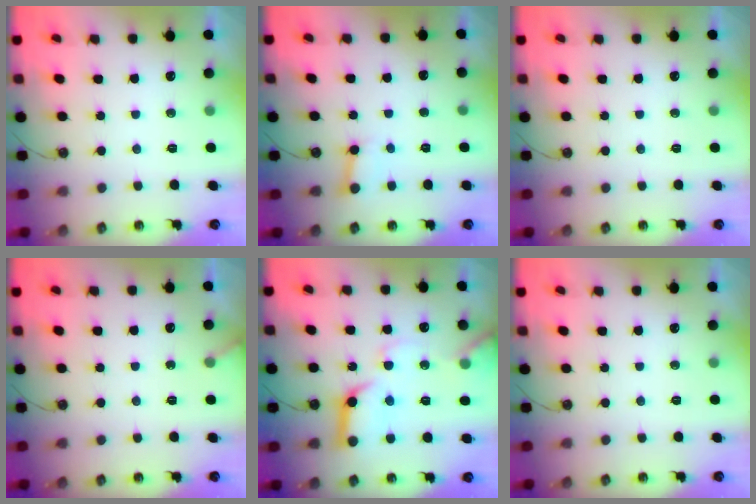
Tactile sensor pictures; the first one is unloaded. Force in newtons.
{"total": 2.7, "press": 2.7, "slide": 0.2}
{"total": 0.0}
{"total": 2.4, "press": 2.4, "slide": 0.2}
{"total": 16.1, "press": 16.0, "slide": 1.2}
{"total": 0.0}